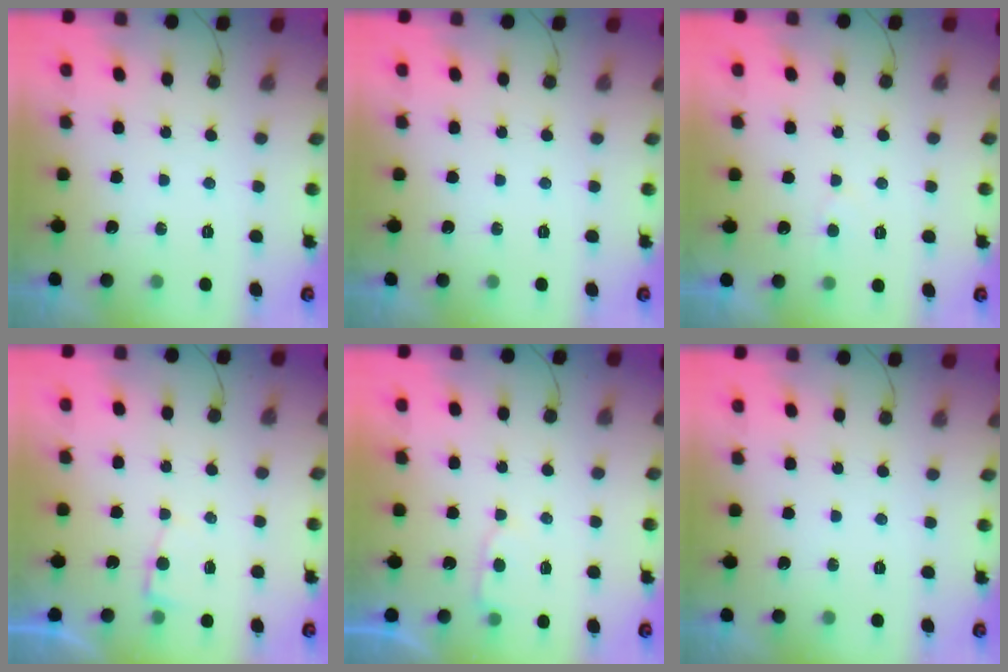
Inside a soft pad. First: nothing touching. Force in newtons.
{"total": 0.0}
{"total": 3.9, "press": 3.9, "slide": 0.3}
{"total": 2.1, "press": 2.1, "slide": 0.3}
{"total": 3.5, "press": 3.5, "slide": 0.3}
{"total": 0.0}